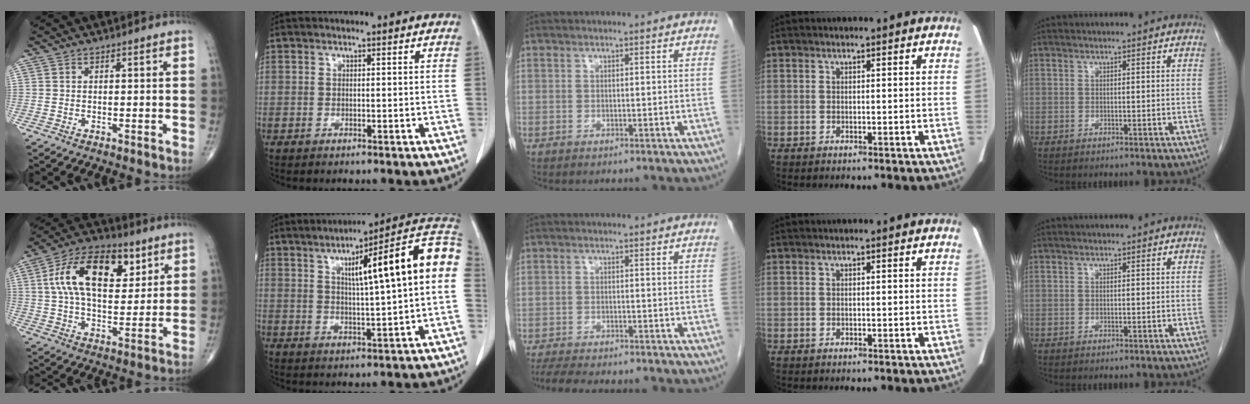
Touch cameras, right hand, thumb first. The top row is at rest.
{"thumb": {"total": 18.5, "force": [6.2, 10.1, 14.2], "torque": [-0.220, -0.002, 0.102]}, "index": {"total": 17.2, "force": [3.5, 1.0, 16.8], "torque": [-0.232, 0.034, 0.041]}, "middle": {"total": 10.5, "force": [-9.2, 2.0, 4.7], "torque": [-0.073, -0.011, -0.130]}}